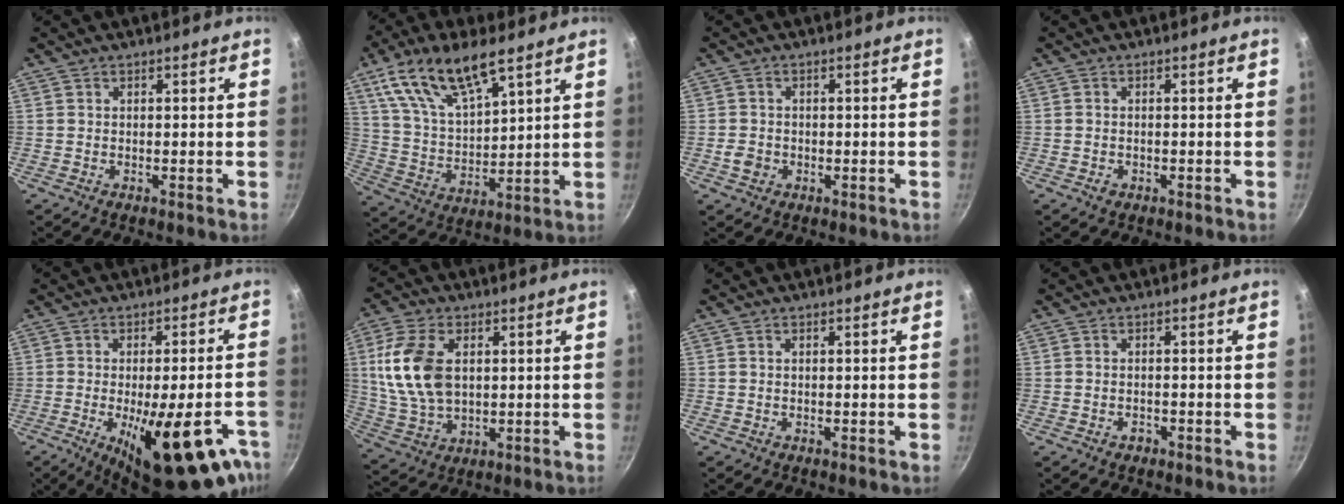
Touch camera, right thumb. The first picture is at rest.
{"total": 16.5, "force": [9.5, 6.4, 11.9], "torque": [-0.206, -0.029, 0.187]}
{"total": 3.0, "force": [-0.9, 2.5, 1.3], "torque": [-0.019, 0.011, -0.017]}
{"total": 1.3, "force": [-0.7, 0.9, 0.6], "torque": [-0.011, 0.002, -0.009]}
{"total": 21.2, "force": [-9.3, 6.8, 17.7], "torque": [-0.207, 0.011, -0.123]}
{"total": 14.1, "force": [2.5, 8.9, 10.6], "torque": [-0.197, -0.006, 0.055]}
{"total": 0.0}
{"total": 1.4, "force": [-0.9, 0.9, 0.5], "torque": [-0.007, 0.009, -0.012]}